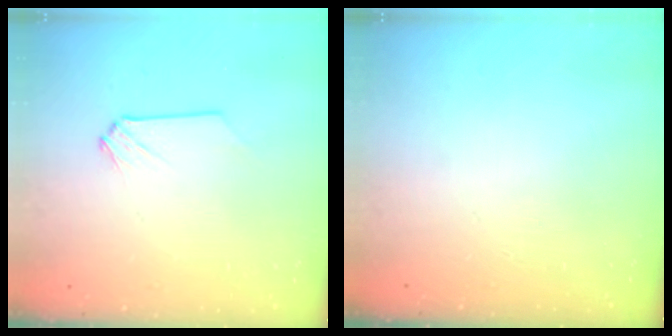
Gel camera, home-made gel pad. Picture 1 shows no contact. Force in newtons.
{"total": 0.0}